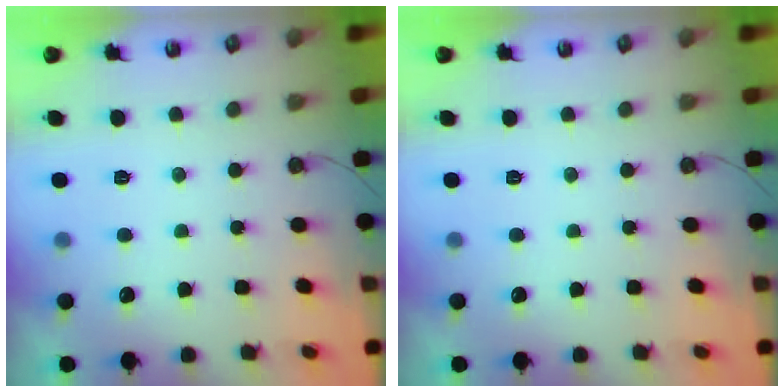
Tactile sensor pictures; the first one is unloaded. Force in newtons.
{"total": 0.0}